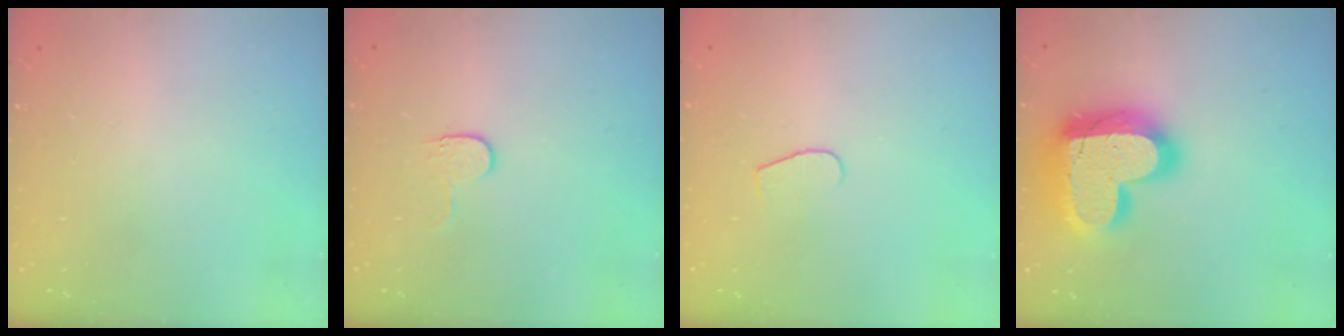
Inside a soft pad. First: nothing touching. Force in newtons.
{"total": 3.6, "press": 3.6, "slide": 0.4}
{"total": 4.6, "press": 4.5, "slide": 0.4}
{"total": 26.7, "press": 26.6, "slide": 1.8}